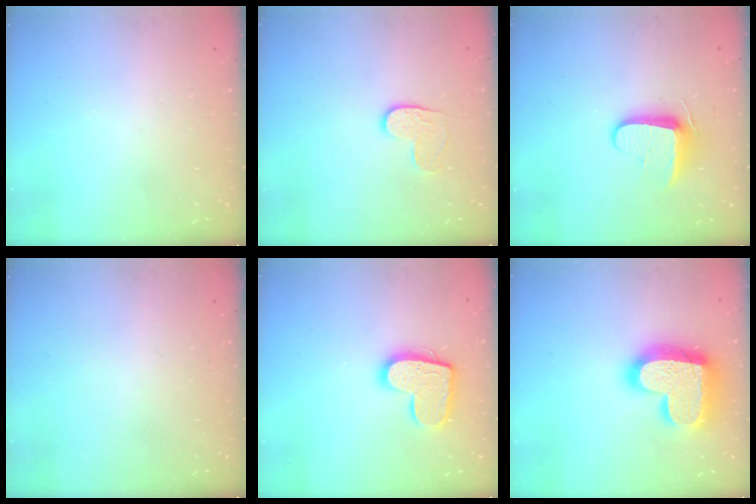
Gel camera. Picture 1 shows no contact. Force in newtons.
{"total": 5.2, "press": 5.2, "slide": 0.2}
{"total": 8.7, "press": 8.6, "slide": 0.9}
{"total": 0.0}
{"total": 14.5, "press": 14.5, "slide": 0.8}
{"total": 21.5, "press": 21.5, "slide": 1.6}